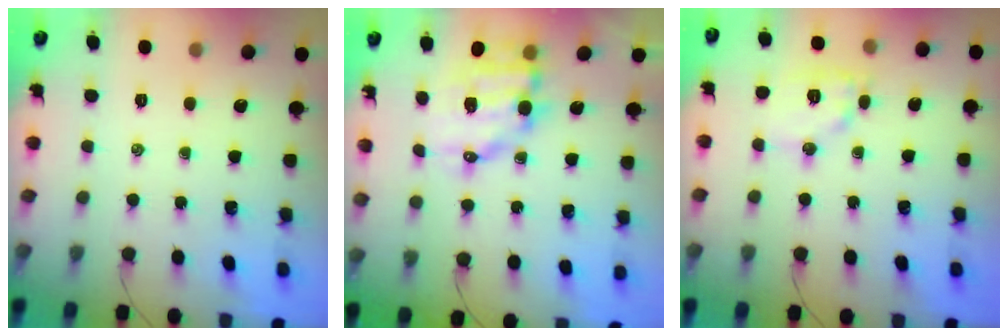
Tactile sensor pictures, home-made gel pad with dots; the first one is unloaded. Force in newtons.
{"total": 11.8, "press": 11.6, "slide": 2.2}
{"total": 10.5, "press": 10.5, "slide": 0.3}